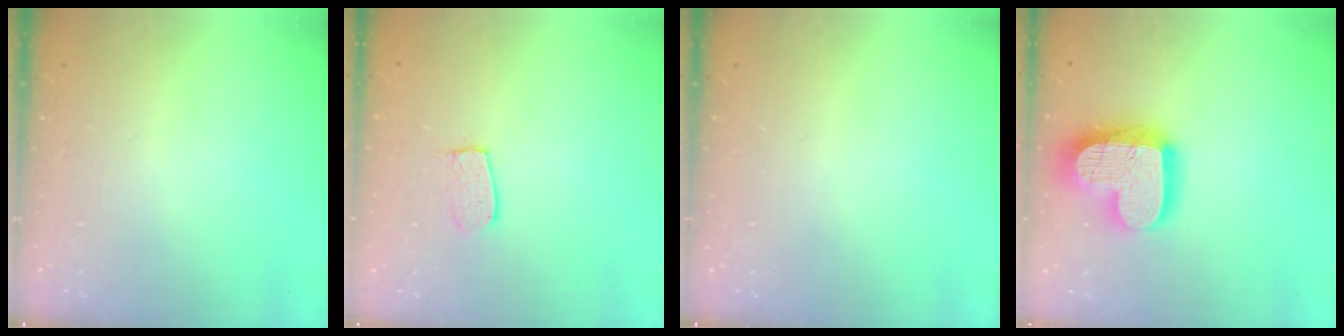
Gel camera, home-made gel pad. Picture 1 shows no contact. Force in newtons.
{"total": 6.7, "press": 6.7, "slide": 0.5}
{"total": 0.0}
{"total": 19.0, "press": 19.0, "slide": 1.6}